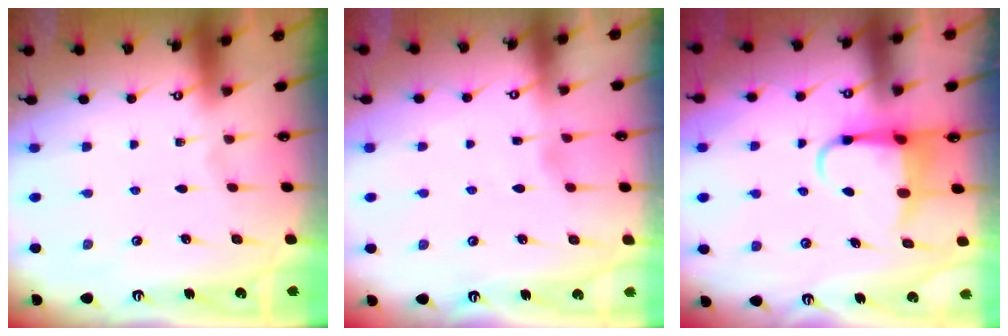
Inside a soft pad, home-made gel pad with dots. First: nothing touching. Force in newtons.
{"total": 3.0, "press": 2.9, "slide": 0.4}
{"total": 5.4, "press": 5.4, "slide": 0.5}